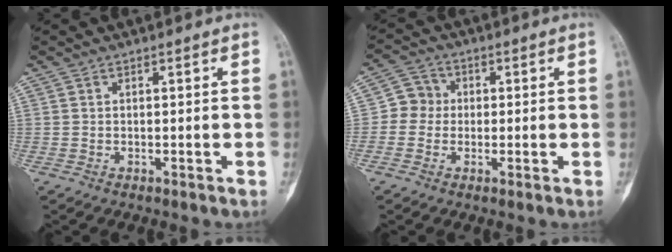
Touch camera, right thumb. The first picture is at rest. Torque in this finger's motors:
{"motor_torque": [-0.13, 0.04, 0.21, -0.16, 0.04]}